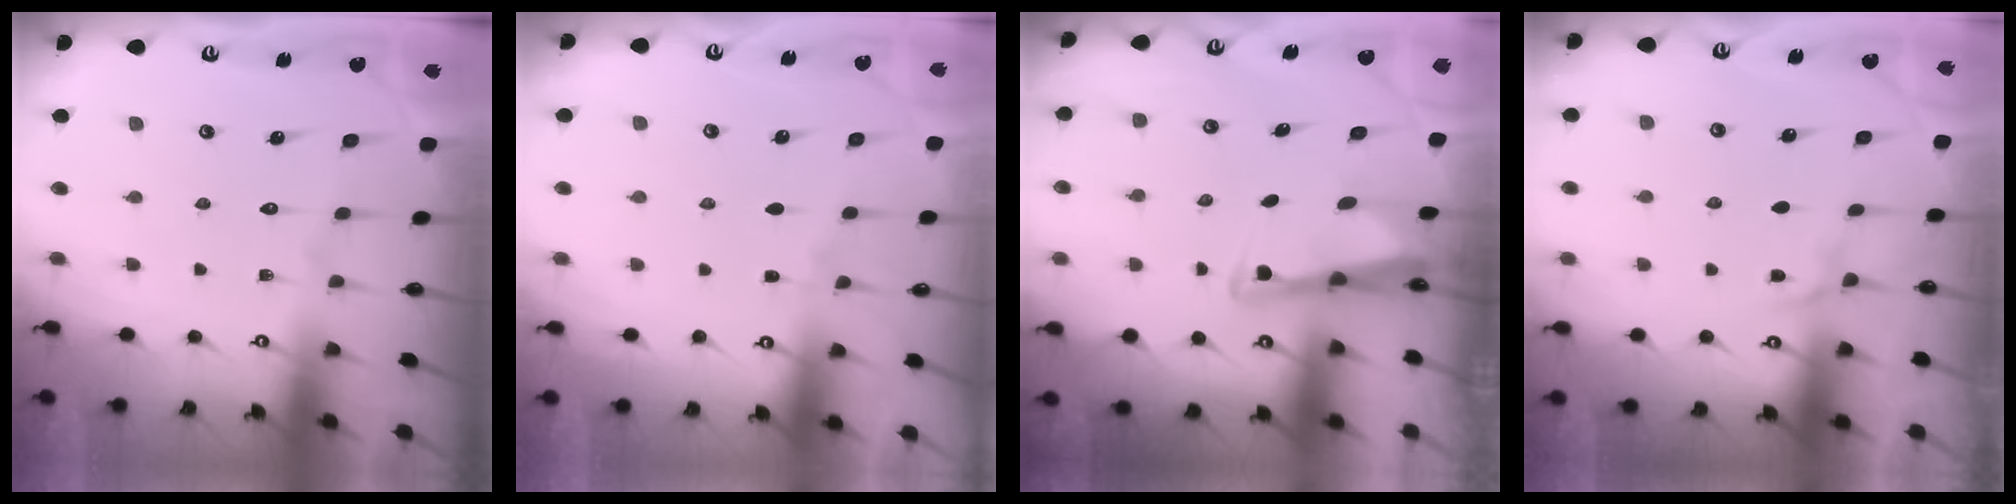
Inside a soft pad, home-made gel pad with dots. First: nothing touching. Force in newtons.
{"total": 2.9, "press": 2.9, "slide": 0.5}
{"total": 2.9, "press": 2.8, "slide": 0.7}
{"total": 4.2, "press": 4.2, "slide": 0.6}